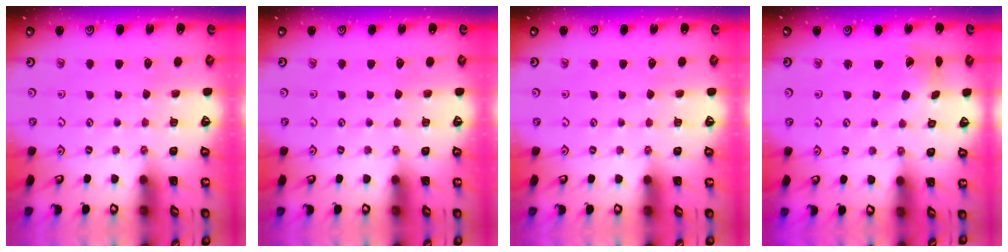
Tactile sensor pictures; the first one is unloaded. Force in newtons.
{"total": 0.0}
{"total": 0.0}
{"total": 2.8, "press": 2.7, "slide": 0.4}